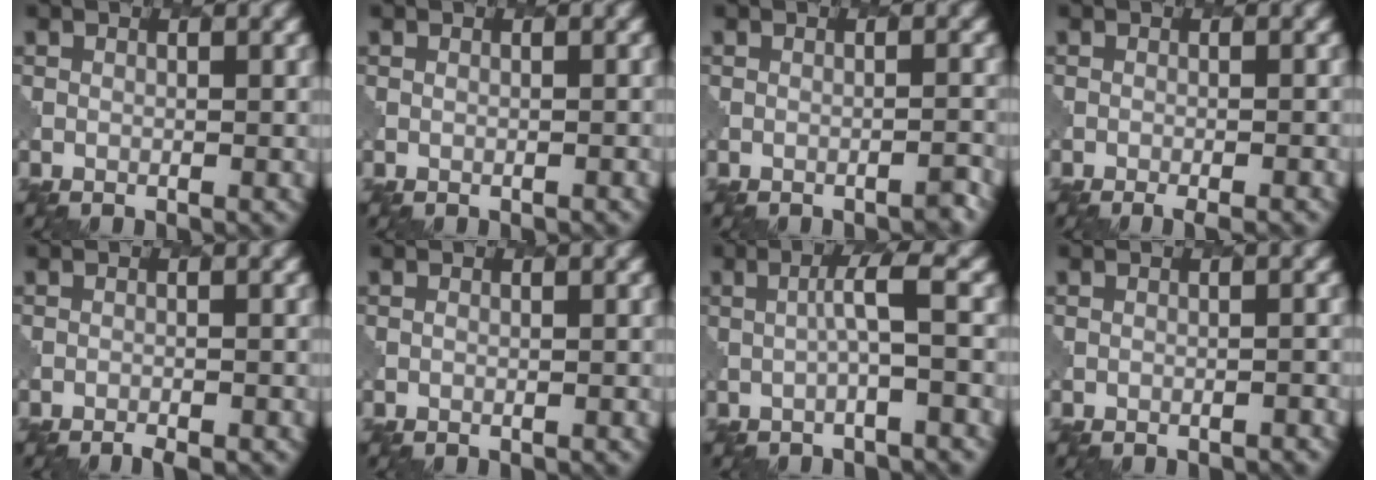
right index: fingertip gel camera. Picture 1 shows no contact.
{"total": 0.0}
{"total": 1.5, "force": [-1.2, 0.3, 0.7], "torque": [0.002, 0.004, -0.021]}
{"total": 2.2, "force": [-1.6, 0.5, 1.5], "torque": [-0.008, 0.004, -0.021]}
{"total": 1.9, "force": [-1.7, 0.4, 0.7], "torque": [-0.005, 0.001, -0.026]}
{"total": 0.7, "force": [-0.7, 0.1, 0.2], "torque": [0.004, 0.000, -0.009]}
{"total": 2.7, "force": [0.0, 0.3, 2.7], "torque": [-0.044, 0.010, -0.004]}
{"total": 1.8, "force": [-1.7, 0.4, 0.5], "torque": [0.002, 0.007, -0.019]}